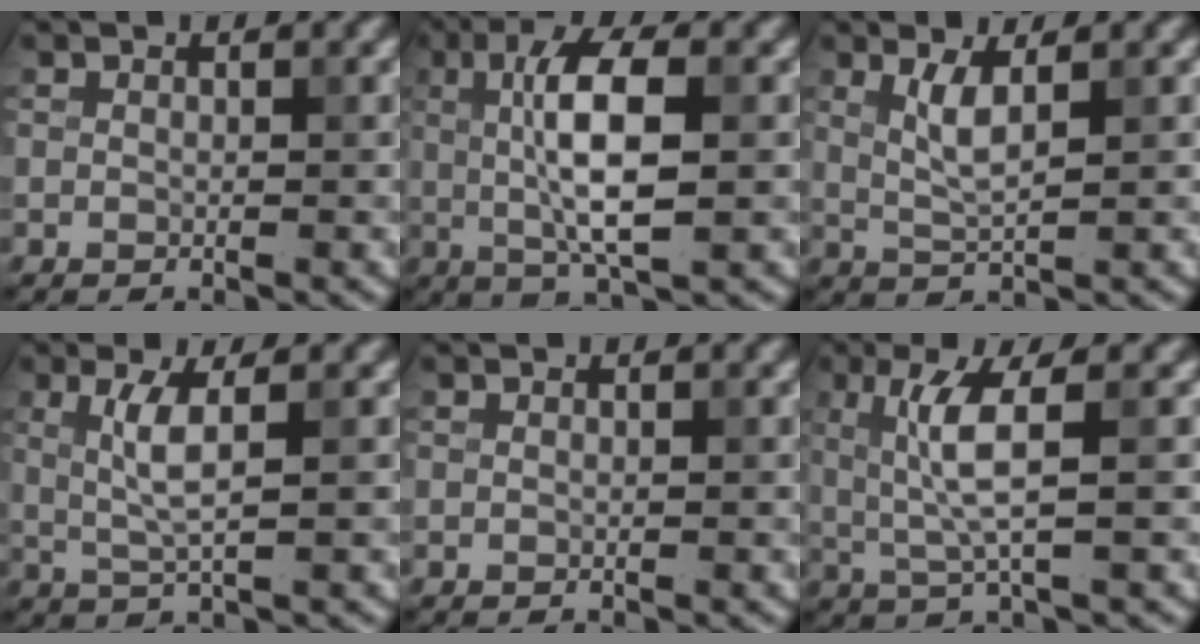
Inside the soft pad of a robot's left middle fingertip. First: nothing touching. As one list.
[{"total": 7.0, "force": [0.6, 2.1, 6.7], "torque": [-0.119, 0.006, 0.008]}, {"total": 2.6, "force": [1.0, 0.6, 2.4], "torque": [-0.053, -0.003, 0.022]}, {"total": 3.0, "force": [0.7, 0.5, 2.8], "torque": [-0.065, -0.001, 0.017]}, {"total": 0.0}, {"total": 4.1, "force": [0.6, 0.5, 4.0], "torque": [-0.089, -0.001, 0.019]}]